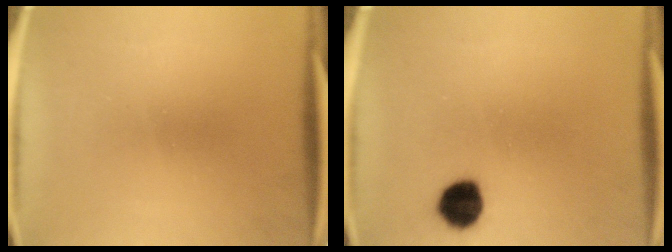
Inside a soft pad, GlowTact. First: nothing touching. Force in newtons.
{"total": 6.7}